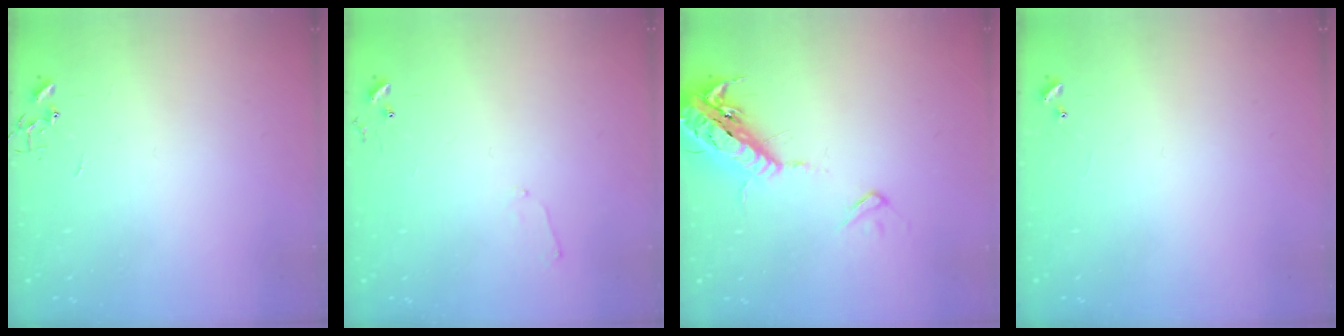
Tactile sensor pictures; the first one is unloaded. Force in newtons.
{"total": 5.1, "press": 5.0, "slide": 0.6}
{"total": 18.4, "press": 18.0, "slide": 4.0}
{"total": 5.0, "press": 5.0, "slide": 0.6}